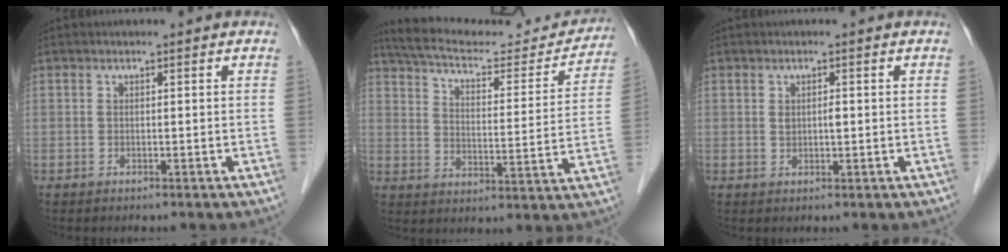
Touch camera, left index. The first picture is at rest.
{"total": 21.5, "force": [19.9, 4.4, 6.8], "torque": [-0.108, -0.013, 0.271]}
{"total": 1.4, "force": [0.3, 0.6, 1.3], "torque": [-0.022, 0.000, 0.007]}